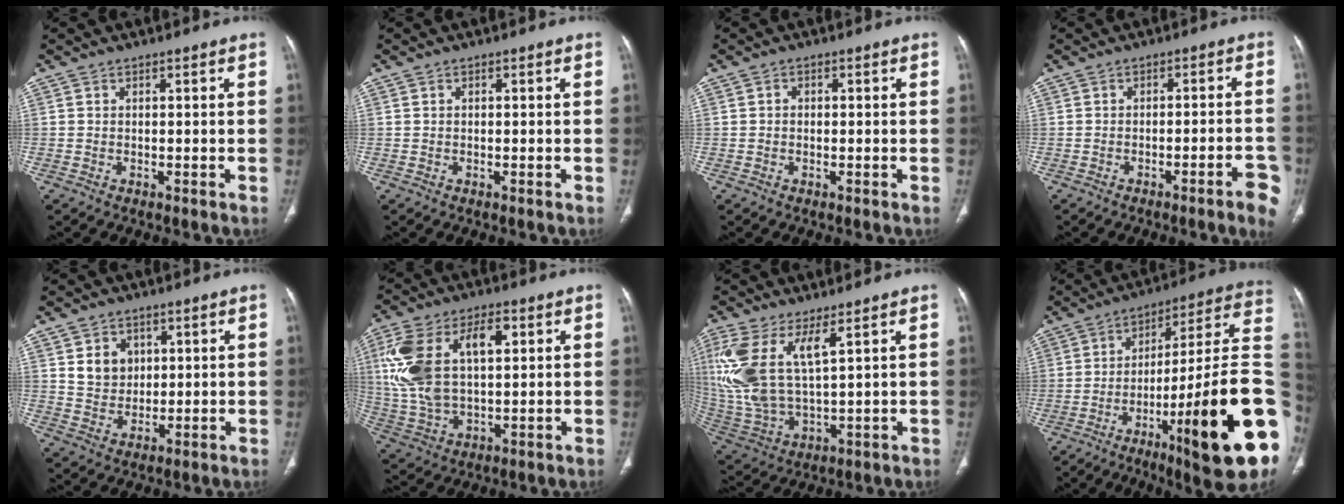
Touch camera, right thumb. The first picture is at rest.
{"total": 0.0}
{"total": 0.9, "force": [-0.1, 0.8, 0.5], "torque": [0.002, 0.002, -0.004]}
{"total": 6.2, "force": [-3.3, 0.7, 5.2], "torque": [-0.065, 0.019, -0.038]}
{"total": 6.2, "force": [2.0, 5.2, 2.8], "torque": [-0.022, -0.012, 0.043]}
{"total": 18.0, "force": [4.3, 10.0, 14.3], "torque": [-0.287, 0.009, 0.084]}
{"total": 15.6, "force": [6.2, 6.4, 12.8], "torque": [-0.293, -0.019, 0.138]}
{"total": 30.3, "force": [-8.6, 5.1, 28.6], "torque": [-0.348, 0.032, -0.130]}